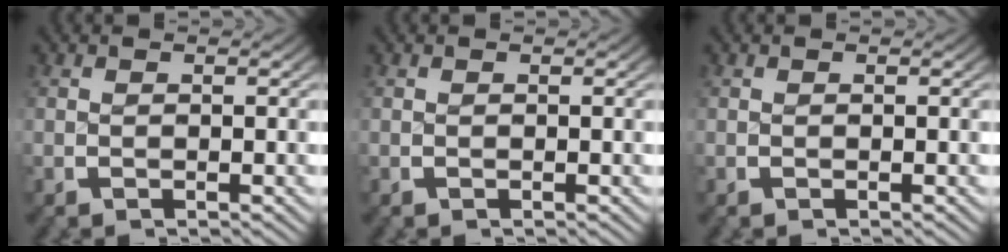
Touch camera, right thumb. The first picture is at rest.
{"total": 0.0}
{"total": 0.0}